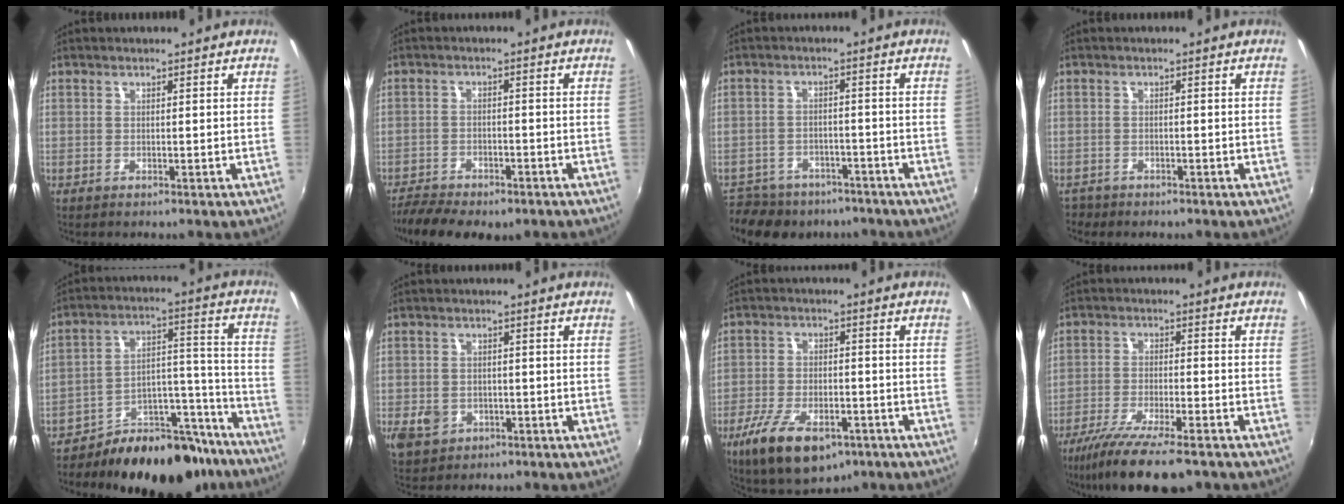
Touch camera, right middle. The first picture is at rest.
{"total": 10.3, "force": [-8.3, 3.4, 5.0], "torque": [-0.126, -0.030, -0.134]}
{"total": 14.2, "force": [-10.9, 7.4, 5.2], "torque": [-0.132, -0.003, -0.156]}
{"total": 2.0, "force": [-1.6, 1.2, 0.2], "torque": [-0.009, -0.003, -0.027]}
{"total": 19.6, "force": [-16.1, 8.7, 7.3], "torque": [-0.100, 0.068, -0.220]}
{"total": 6.0, "force": [-2.3, 4.8, 2.6], "torque": [-0.069, -0.001, -0.034]}
{"total": 13.7, "force": [-7.7, 6.3, 9.4], "torque": [-0.196, -0.030, -0.127]}
{"total": 13.1, "force": [-9.7, 2.5, 8.4], "torque": [-0.175, -0.042, -0.168]}